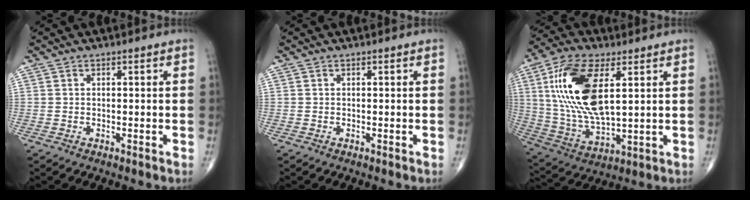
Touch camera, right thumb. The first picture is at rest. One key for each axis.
{"total": 0.0}
{"total": 19.1, "fx": 5.1, "fy": 8.5, "fz": 16.3, "tx": -0.328, "ty": -0.014, "tz": 0.100}